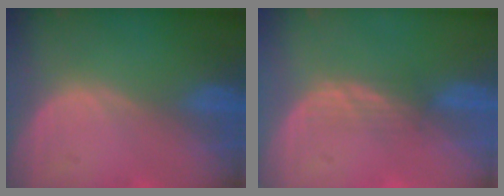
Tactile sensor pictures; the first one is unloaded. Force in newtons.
{"total": 2.1, "press": 2.1, "slide": 0.2}